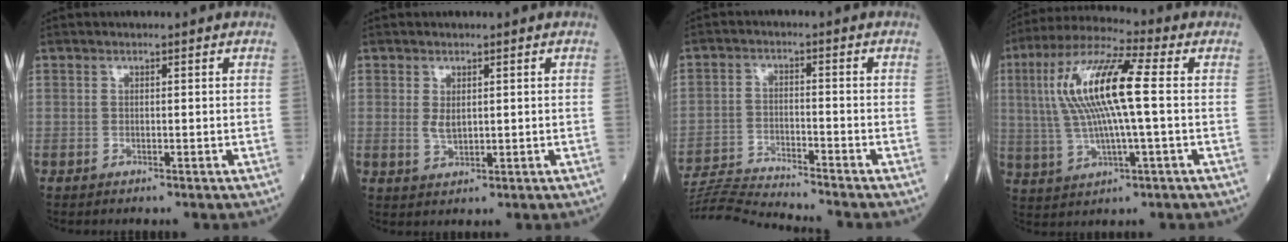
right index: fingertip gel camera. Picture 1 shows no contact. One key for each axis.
{"total": 2.1, "fx": 0.5, "fy": 1.1, "fz": 1.7, "tx": -0.032, "ty": -0.005, "tz": 0.013}
{"total": 9.2, "fx": -9.0, "fy": -2.0, "fz": 0.8, "tx": -0.015, "ty": -0.008, "tz": -0.164}
{"total": 14.4, "fx": 1.6, "fy": 1.7, "fz": 14.2, "tx": -0.292, "ty": 0.019, "tz": 0.026}